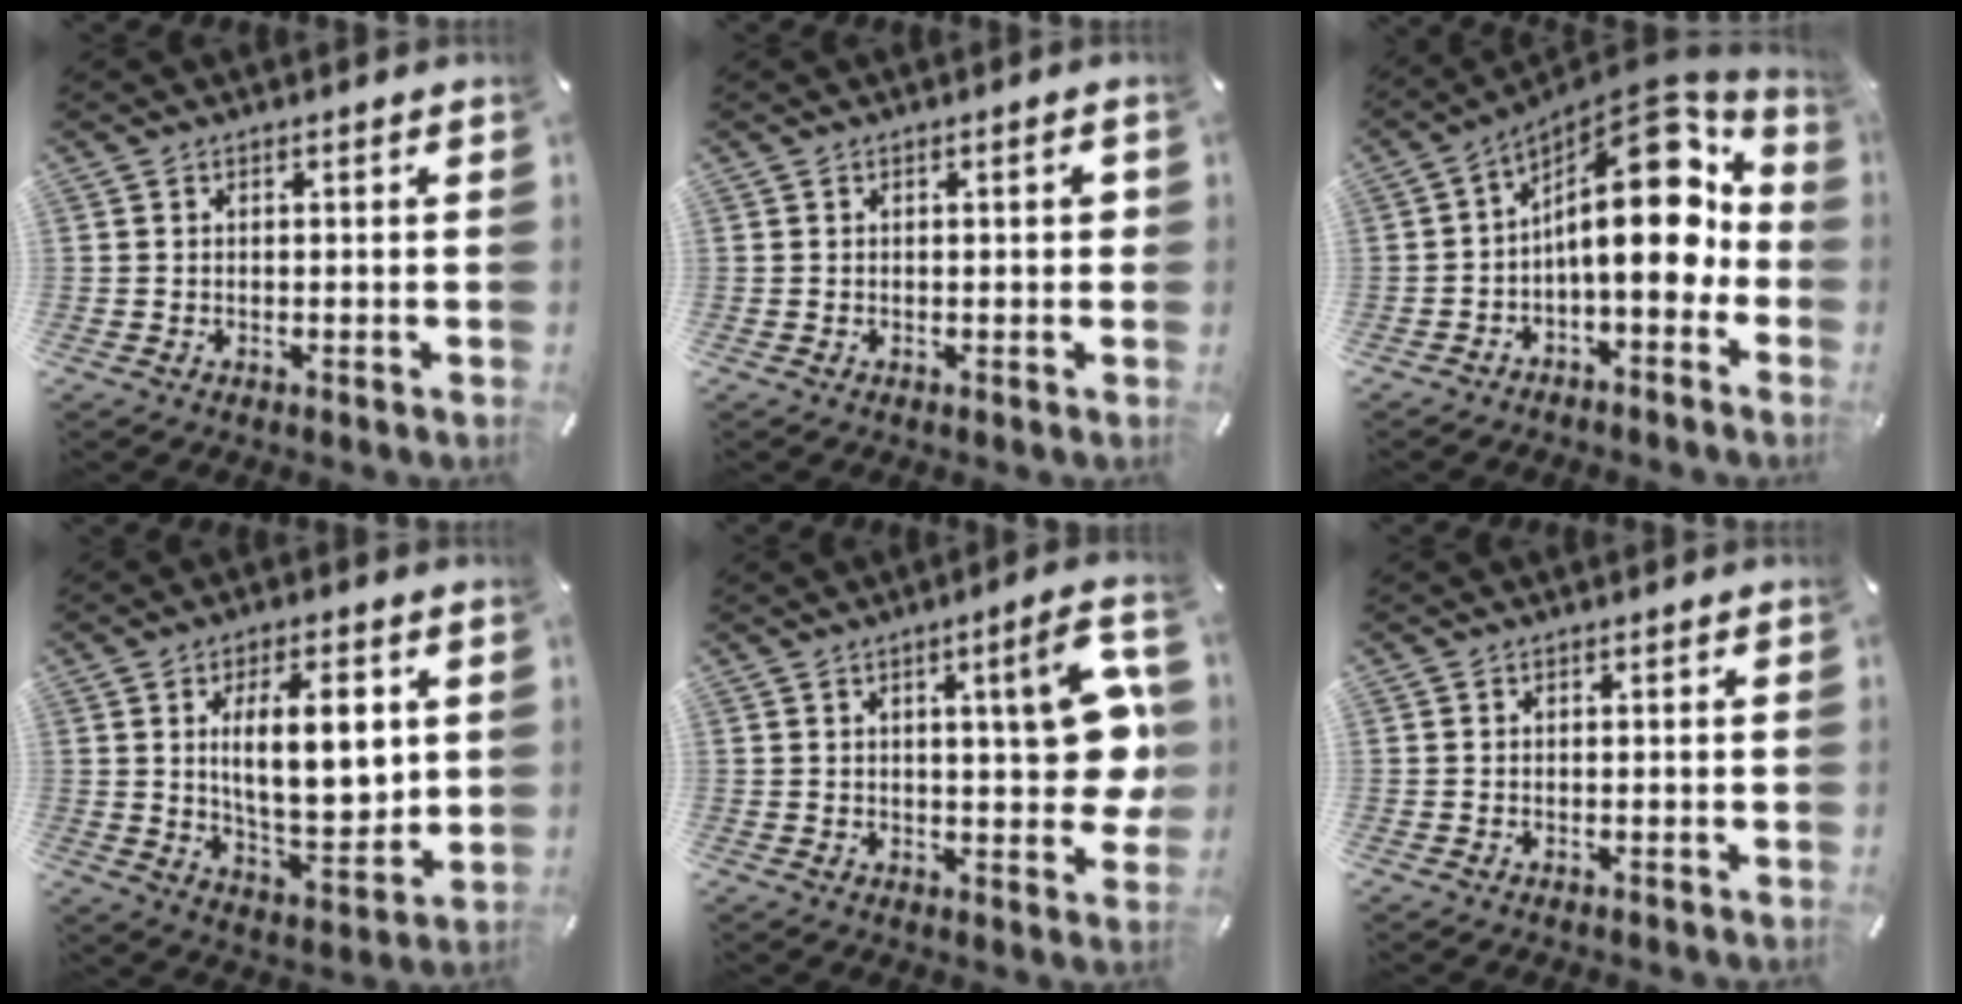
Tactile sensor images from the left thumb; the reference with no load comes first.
{"total": 2.1, "force": [0.2, 0.8, 2.0], "torque": [-0.021, -0.001, -0.002]}
{"total": 19.5, "force": [3.6, 9.4, 16.7], "torque": [-0.247, -0.048, 0.056]}
{"total": 14.2, "force": [3.8, 6.4, 12.1], "torque": [-0.188, -0.014, 0.058]}
{"total": 14.5, "force": [2.7, 4.2, 13.6], "torque": [-0.164, -0.015, 0.036]}
{"total": 0.0}